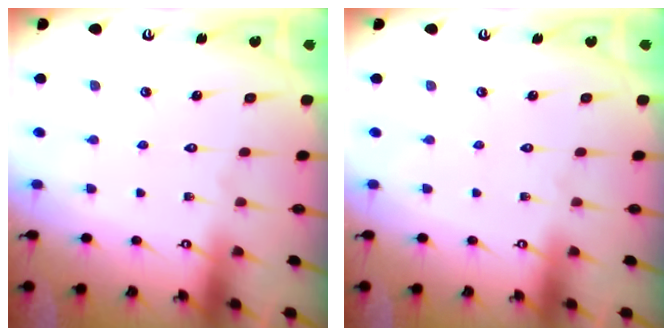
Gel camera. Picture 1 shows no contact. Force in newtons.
{"total": 0.0}